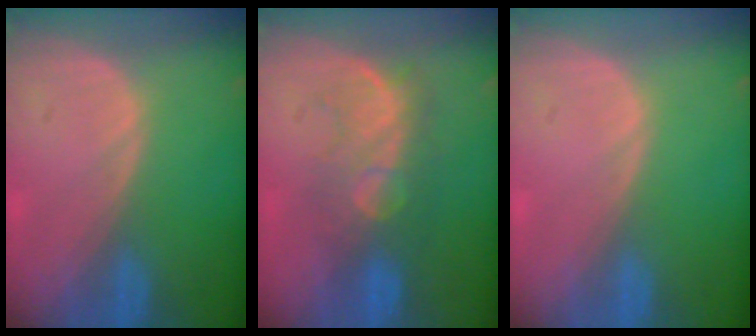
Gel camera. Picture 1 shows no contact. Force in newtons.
{"total": 8.0, "press": 7.8, "slide": 1.7}
{"total": 0.0}